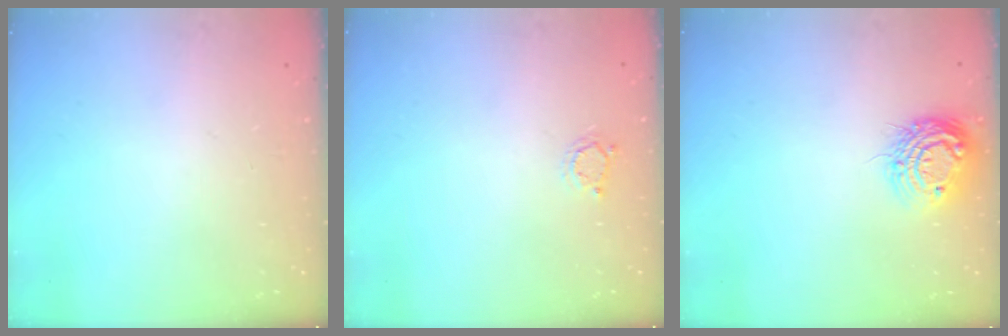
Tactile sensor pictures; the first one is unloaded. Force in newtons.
{"total": 2.6, "press": 2.6, "slide": 0.3}
{"total": 11.0, "press": 10.9, "slide": 0.8}